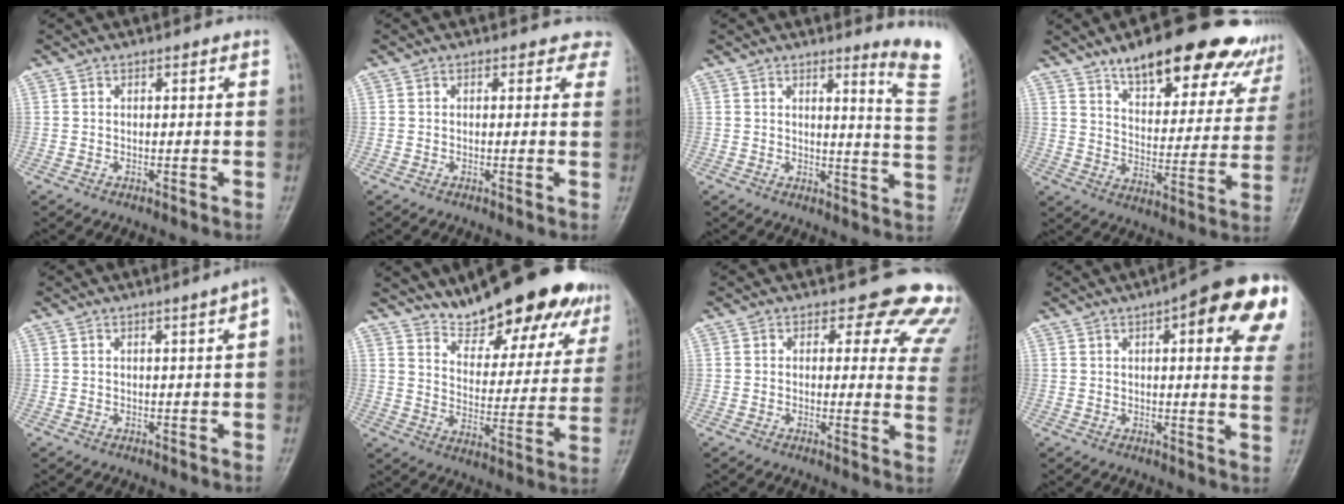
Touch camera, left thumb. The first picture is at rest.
{"total": 2.8, "force": [2.3, 1.6, 0.3], "torque": [0.026, -0.010, 0.002]}
{"total": 9.0, "force": [7.0, -0.3, 5.7], "torque": [-0.056, -0.075, 0.068]}
{"total": 22.5, "force": [16.4, 8.2, 12.9], "torque": [-0.125, -0.061, 0.225]}
{"total": 2.7, "force": [0.5, 0.2, 2.7], "torque": [-0.025, 0.007, 0.002]}
{"total": 19.8, "force": [15.2, 6.5, 10.8], "torque": [-0.110, -0.073, 0.221]}
{"total": 12.1, "force": [10.3, 5.4, 3.4], "torque": [0.021, -0.062, 0.081]}
{"total": 18.7, "force": [7.4, 5.2, 16.3], "torque": [-0.183, -0.006, 0.078]}